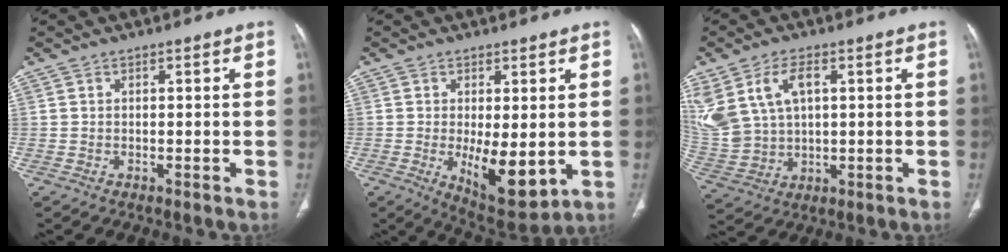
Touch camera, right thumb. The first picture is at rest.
{"total": 10.6, "force": [-1.3, 4.5, 9.6], "torque": [-0.134, -0.029, -0.005]}
{"total": 15.0, "force": [5.0, 9.7, 10.3], "torque": [-0.245, -0.003, 0.115]}